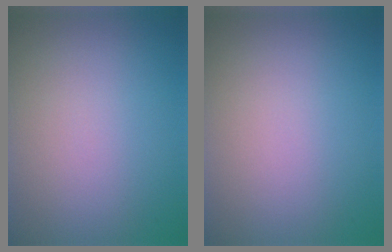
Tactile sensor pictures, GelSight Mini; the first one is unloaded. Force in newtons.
{"total": 0.0}